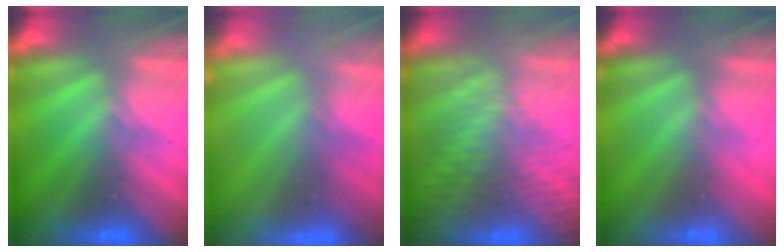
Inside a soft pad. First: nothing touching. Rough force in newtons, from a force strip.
{"total": 7.4}
{"total": 7.3}
{"total": 2.9}